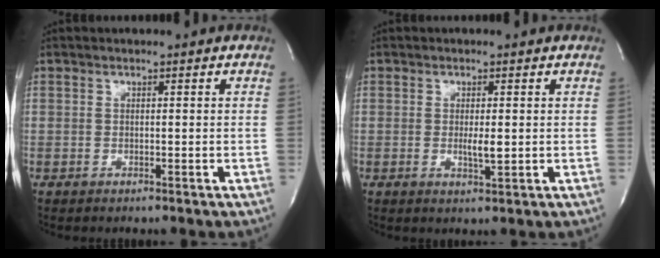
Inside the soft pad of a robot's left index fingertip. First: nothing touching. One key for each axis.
{"total": 2.4, "fx": -0.7, "fy": 0.4, "fz": 2.3, "tx": -0.041, "ty": -0.010, "tz": -0.010}